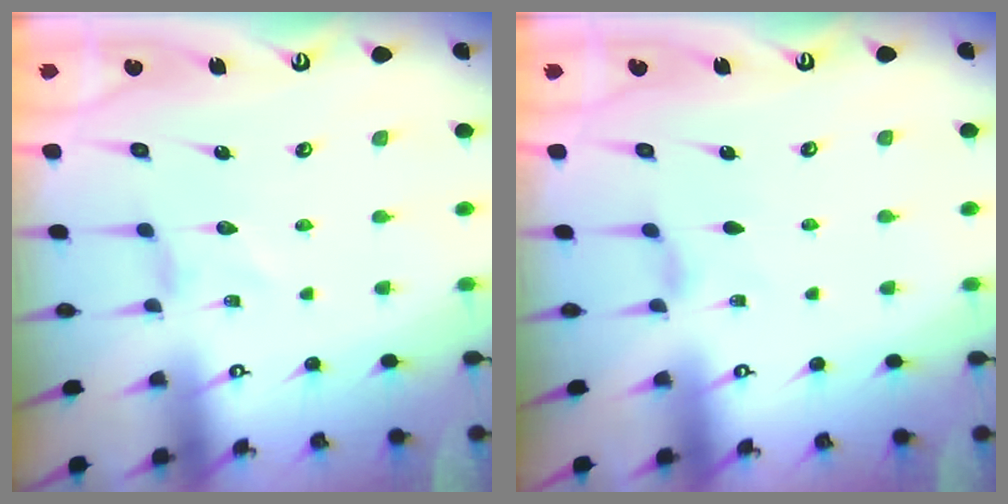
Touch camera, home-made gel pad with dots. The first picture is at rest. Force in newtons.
{"total": 1.9, "press": 1.9, "slide": 0.4}